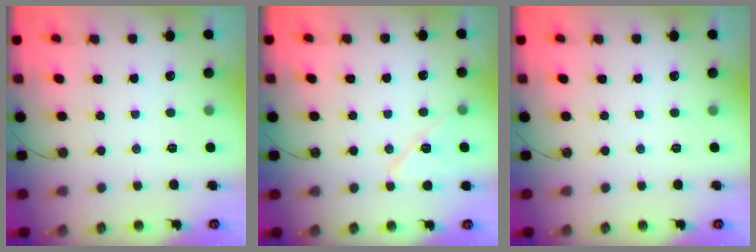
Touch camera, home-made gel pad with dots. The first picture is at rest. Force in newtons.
{"total": 9.1, "press": 9.1, "slide": 0.9}
{"total": 0.0}